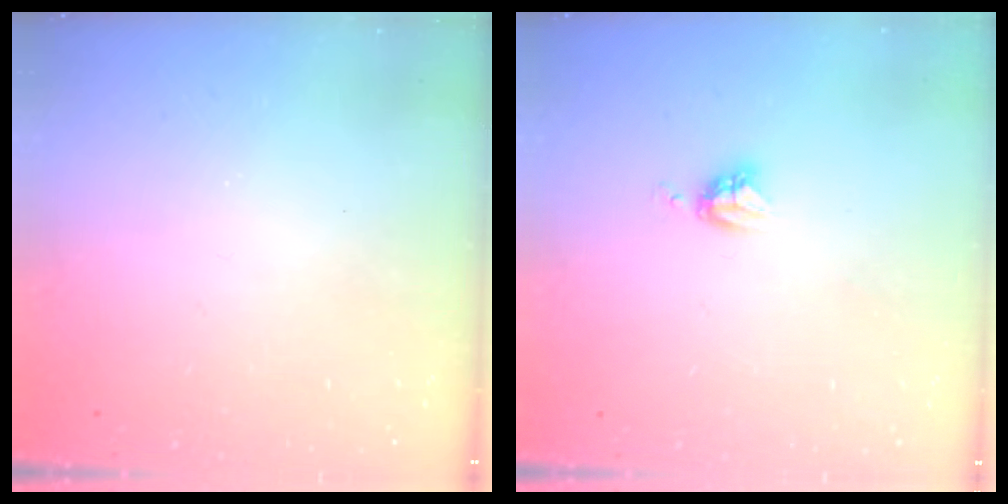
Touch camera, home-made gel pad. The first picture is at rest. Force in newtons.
{"total": 3.8, "press": 3.8, "slide": 0.4}